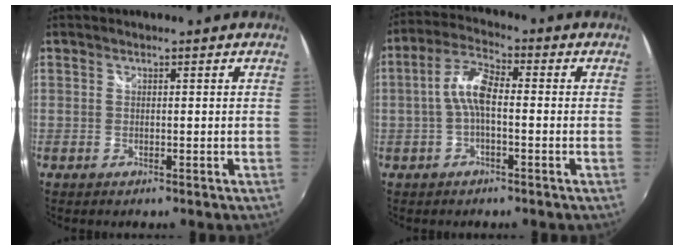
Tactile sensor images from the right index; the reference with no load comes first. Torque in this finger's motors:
{"motor_torque": [1.15, 0.21, 0.46, 0.13]}